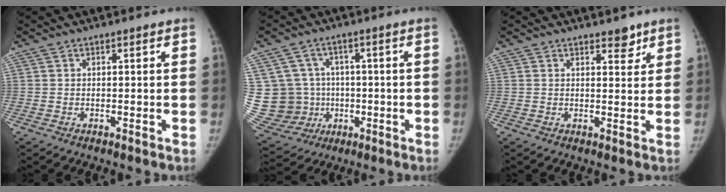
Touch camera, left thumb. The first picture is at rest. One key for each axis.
{"total": 17.7, "fx": 0.2, "fy": 16.8, "fz": 5.6, "tx": -0.136, "ty": 0.034, "tz": 0.032}
{"total": 2.7, "fx": 2.1, "fy": 1.3, "fz": 1.1, "tx": 0.004, "ty": -0.014, "tz": 0.028}